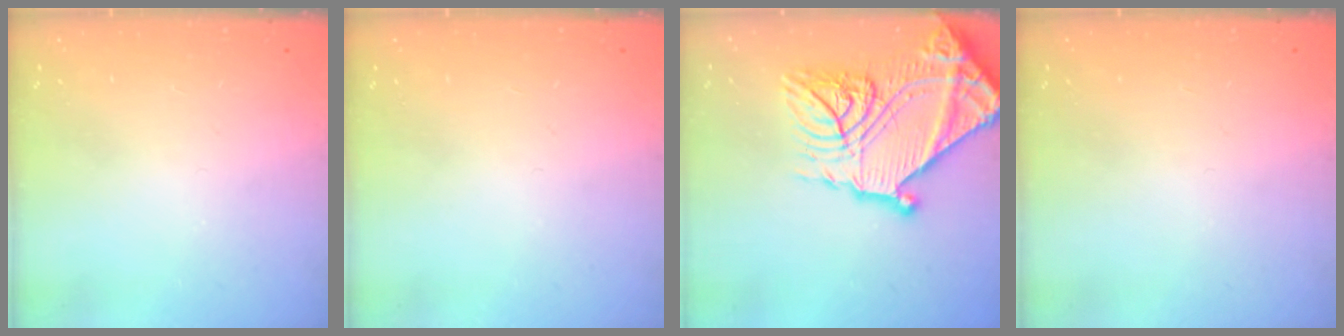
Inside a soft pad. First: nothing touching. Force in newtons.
{"total": 0.0}
{"total": 28.8, "press": 28.7, "slide": 2.7}
{"total": 0.0}